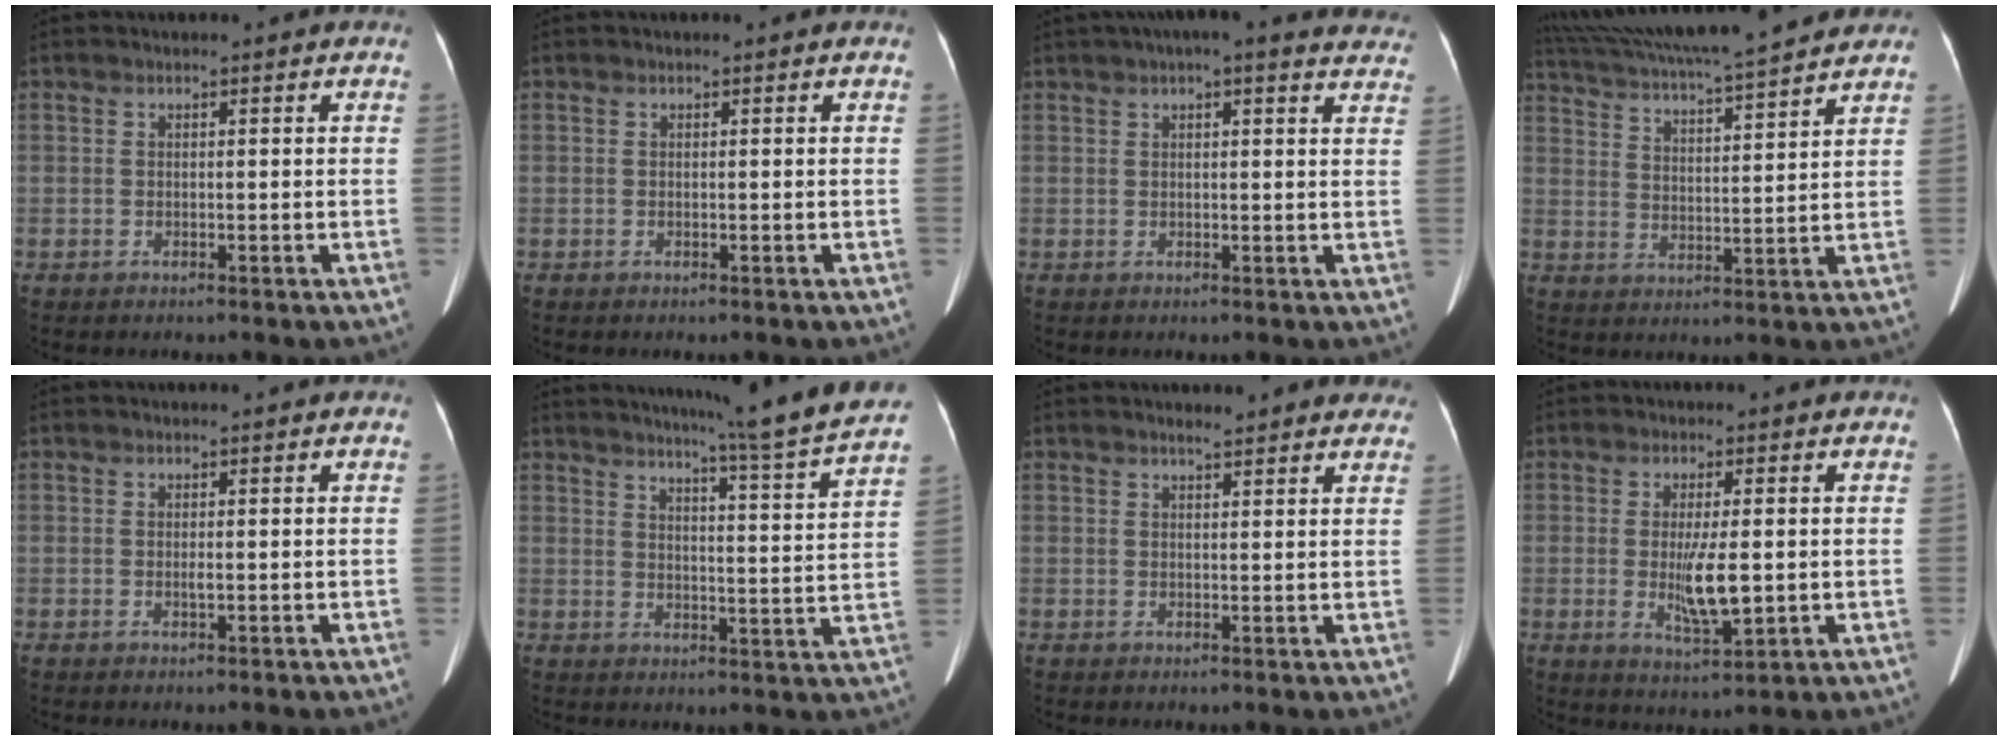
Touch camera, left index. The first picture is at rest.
{"total": 0.0}
{"total": 15.5, "force": [13.1, 3.3, 7.7], "torque": [-0.099, 0.035, 0.148]}
{"total": 20.3, "force": [18.0, 1.2, 9.2], "torque": [-0.166, 0.034, 0.271]}
{"total": 0.6, "force": [0.0, 0.0, 0.6], "torque": [-0.012, -0.002, 0.002]}
{"total": 16.3, "force": [14.6, -2.5, 6.9], "torque": [-0.111, -0.057, 0.177]}
{"total": 6.3, "force": [5.7, 1.2, 2.3], "torque": [-0.020, 0.007, 0.058]}
{"total": 6.4, "force": [-0.3, 1.4, 6.2], "torque": [-0.115, -0.015, 0.000]}